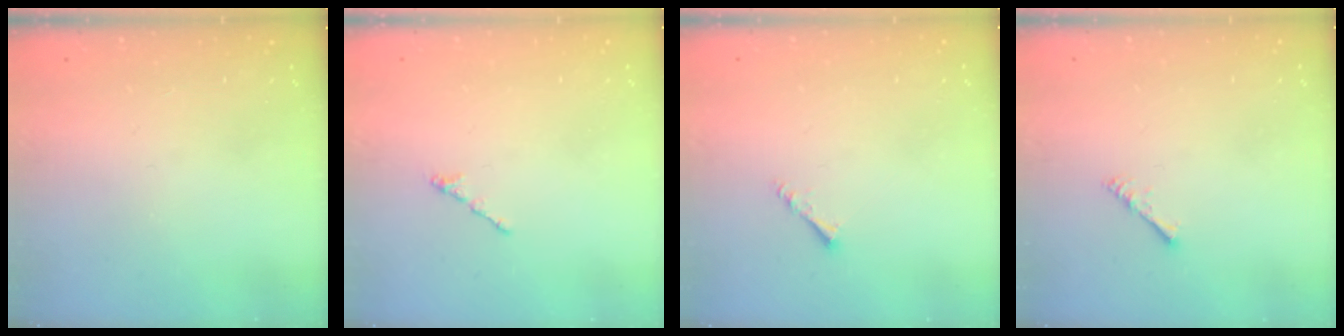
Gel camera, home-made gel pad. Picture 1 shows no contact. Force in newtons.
{"total": 0.5, "press": 0.4, "slide": 0.3}
{"total": 1.6, "press": 1.6, "slide": 0.3}
{"total": 2.0, "press": 1.9, "slide": 0.4}